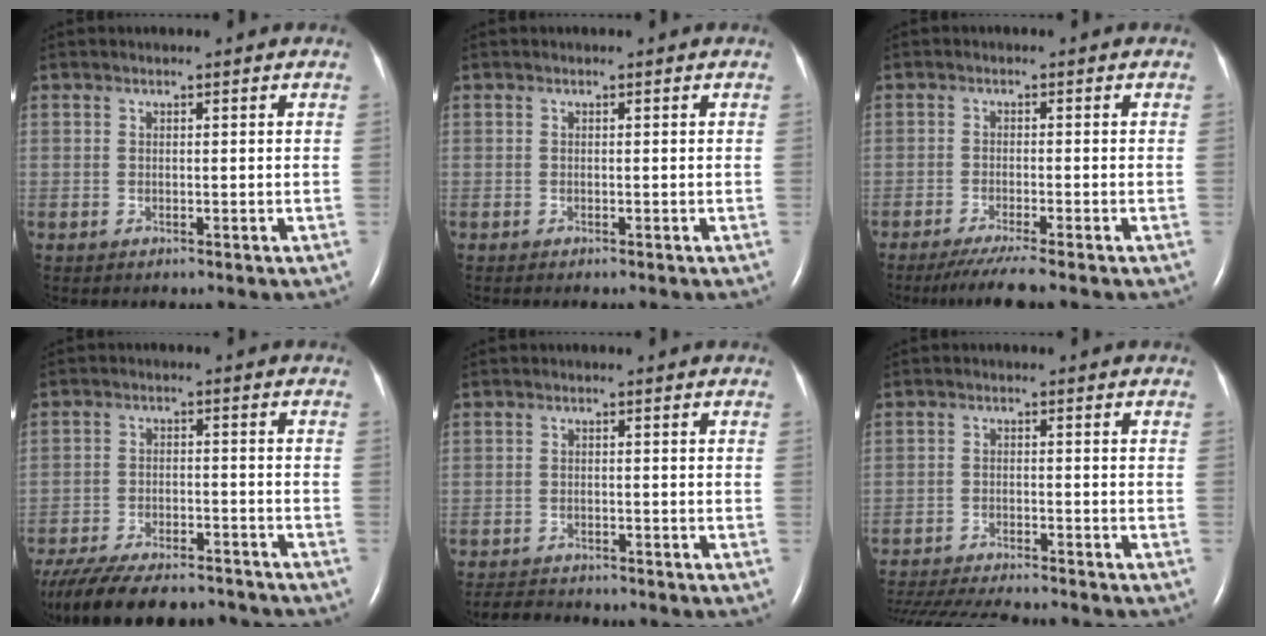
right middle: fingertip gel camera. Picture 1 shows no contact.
{"total": 0.6, "force": [-0.5, 0.1, 0.3], "torque": [-0.005, -0.001, -0.008]}
{"total": 5.3, "force": [-4.3, -0.7, 3.0], "torque": [-0.051, -0.016, -0.073]}
{"total": 18.1, "force": [-15.7, 4.9, 7.6], "torque": [-0.182, -0.022, -0.234]}
{"total": 4.8, "force": [-4.6, 1.0, 1.1], "torque": [-0.019, -0.013, -0.070]}
{"total": 15.4, "force": [-14.0, 1.9, 6.1], "torque": [-0.141, -0.029, -0.212]}